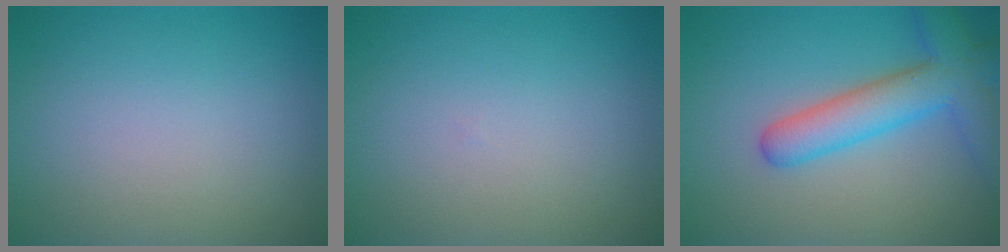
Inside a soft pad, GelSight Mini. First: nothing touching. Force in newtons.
{"total": 0.0}
{"total": 6.0, "press": 6.0, "slide": 0.3}